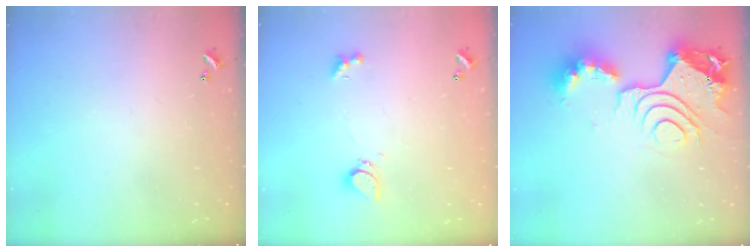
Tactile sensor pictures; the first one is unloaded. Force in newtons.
{"total": 1.8, "press": 1.7, "slide": 0.5}
{"total": 16.7, "press": 16.6, "slide": 1.7}